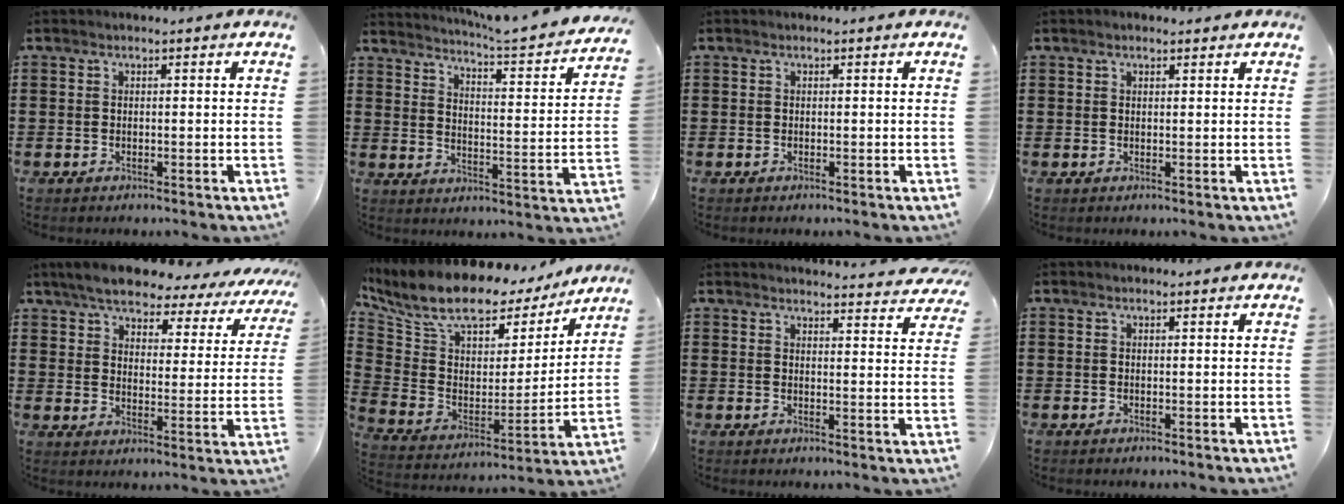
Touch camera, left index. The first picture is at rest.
{"total": 3.9, "force": [3.6, -0.7, 1.4], "torque": [-0.040, -0.039, 0.049]}
{"total": 0.0}
{"total": 0.9, "force": [0.8, 0.3, 0.2], "torque": [-0.005, 0.003, 0.015]}
{"total": 6.3, "force": [5.8, 1.3, 2.2], "torque": [-0.072, -0.030, 0.098]}
{"total": 10.5, "force": [8.4, 4.3, 4.6], "torque": [-0.116, -0.056, 0.144]}
{"total": 3.3, "force": [3.3, -0.1, 0.3], "torque": [-0.010, -0.021, 0.058]}
{"total": 0.0}